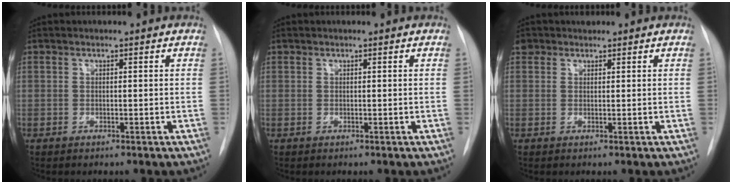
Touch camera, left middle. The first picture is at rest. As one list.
[{"total": 0.0}, {"total": 1.8, "force": [1.1, 1.3, -0.1], "torque": [0.007, 0.014, 0.016]}]